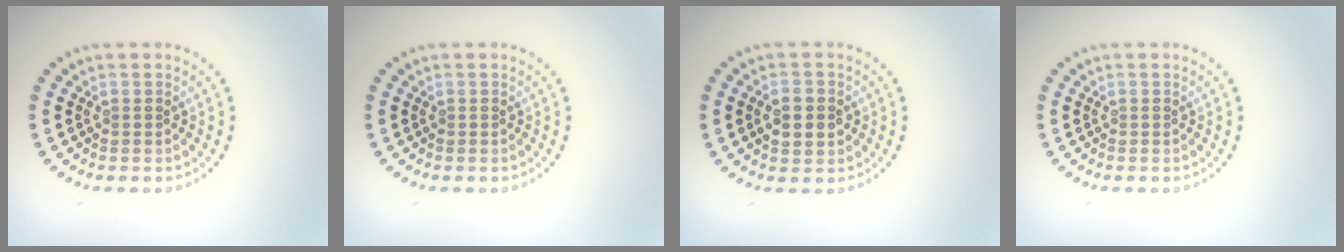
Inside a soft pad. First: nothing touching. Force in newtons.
{"total": 0.0}
{"total": 2.4, "press": 2.4, "slide": 0.1}
{"total": 0.0}